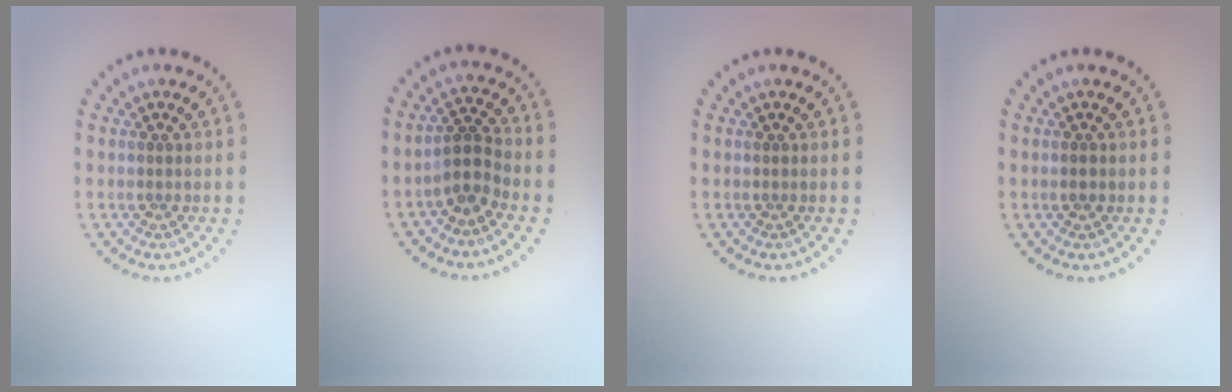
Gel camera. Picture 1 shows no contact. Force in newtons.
{"total": 2.7, "press": 2.1, "slide": 1.7}
{"total": 0.0}
{"total": 0.8, "press": 0.8, "slide": 0.1}